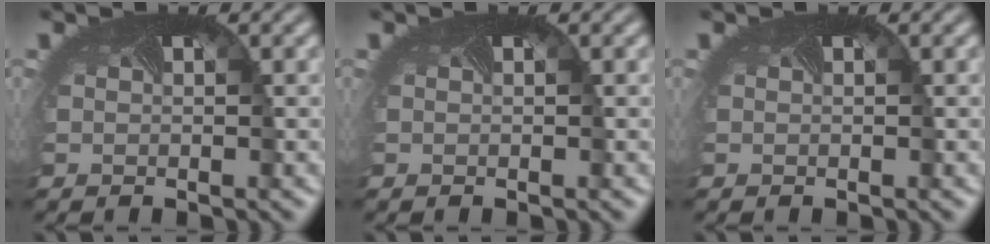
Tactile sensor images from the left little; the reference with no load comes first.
{"total": 0.0}
{"total": 0.0}